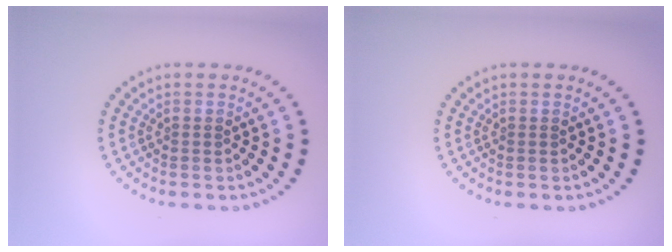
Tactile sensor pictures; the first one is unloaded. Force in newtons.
{"total": 0.0}